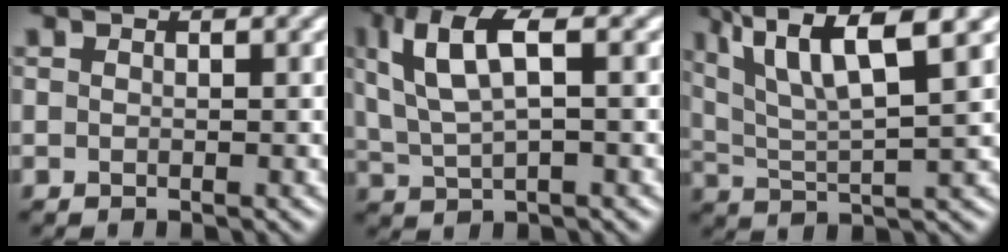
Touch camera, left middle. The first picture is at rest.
{"total": 6.9, "force": [2.1, 2.5, 6.1], "torque": [-0.139, 0.010, 0.041]}
{"total": 9.6, "force": [5.6, 1.9, 7.6], "torque": [-0.137, 0.018, 0.094]}